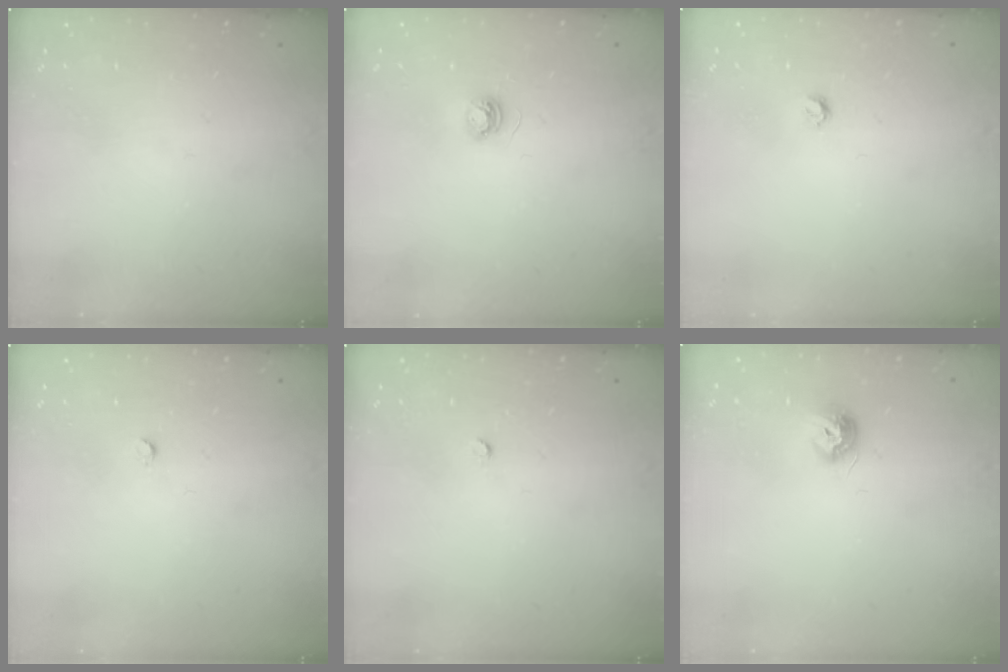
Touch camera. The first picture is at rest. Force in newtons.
{"total": 3.9, "press": 3.9, "slide": 0.4}
{"total": 3.2, "press": 3.2, "slide": 0.3}
{"total": 2.4, "press": 2.4, "slide": 0.3}
{"total": 2.2, "press": 2.2, "slide": 0.3}
{"total": 7.6, "press": 7.6, "slide": 0.2}